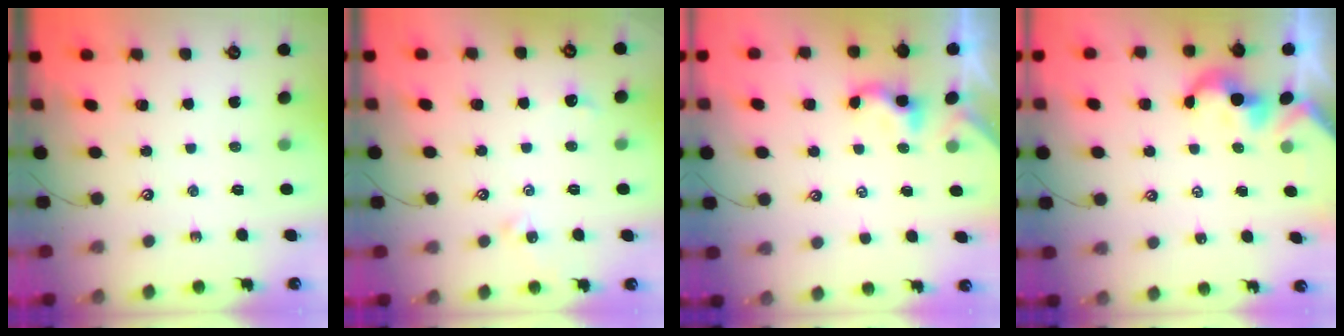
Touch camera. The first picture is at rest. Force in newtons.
{"total": 2.0, "press": 1.9, "slide": 0.5}
{"total": 1.4, "press": 1.4, "slide": 0.2}
{"total": 2.0, "press": 1.9, "slide": 0.4}